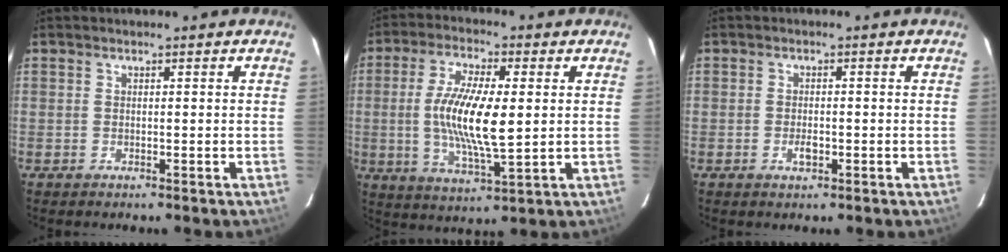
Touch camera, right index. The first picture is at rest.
{"total": 13.7, "force": [0.7, 3.7, 13.2], "torque": [-0.255, -0.007, 0.013]}
{"total": 2.3, "force": [-0.8, 1.1, 1.8], "torque": [-0.034, 0.000, -0.014]}